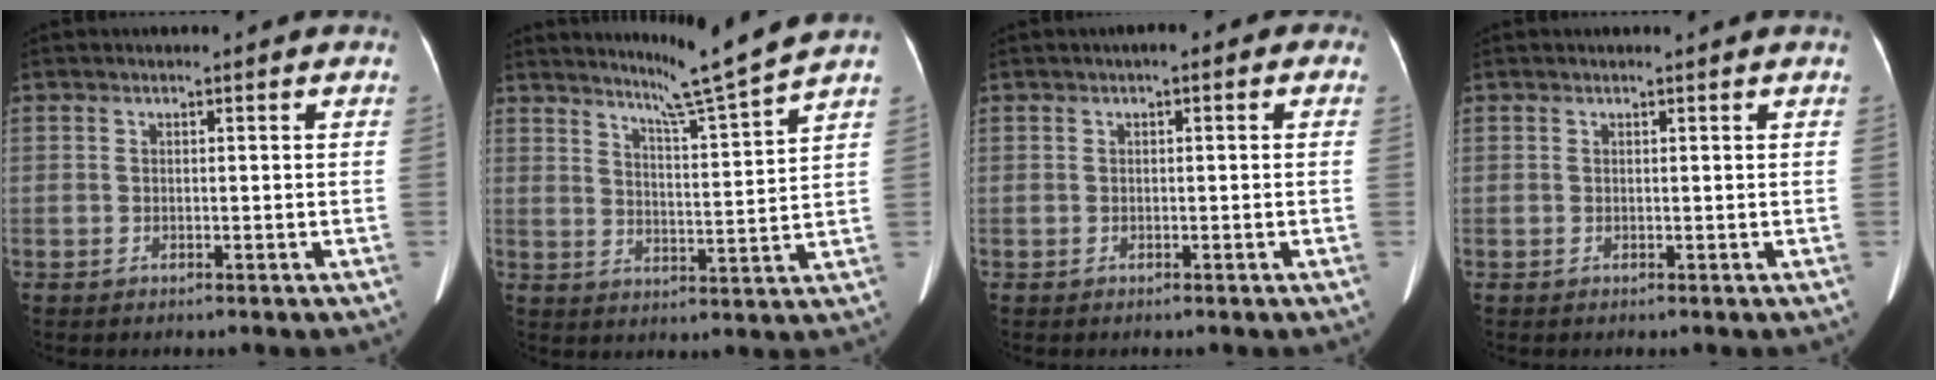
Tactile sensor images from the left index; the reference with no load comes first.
{"total": 8.9, "force": [7.9, -2.7, 3.1], "torque": [-0.059, -0.037, 0.125]}
{"total": 1.4, "force": [0.2, 0.8, 1.1], "torque": [-0.011, 0.009, -0.006]}
{"total": 0.5, "force": [0.5, -0.1, 0.2], "torque": [-0.007, 0.000, 0.009]}